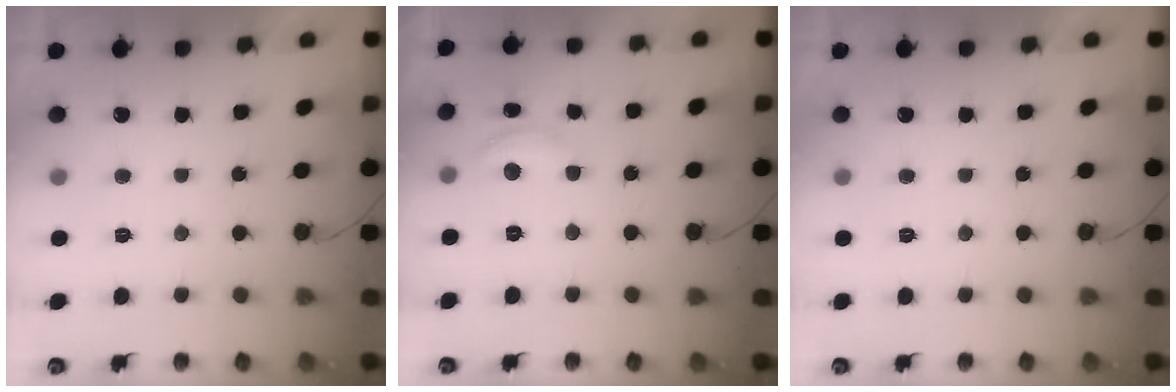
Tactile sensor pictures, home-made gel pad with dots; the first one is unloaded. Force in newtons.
{"total": 5.7, "press": 5.6, "slide": 0.5}
{"total": 0.0}